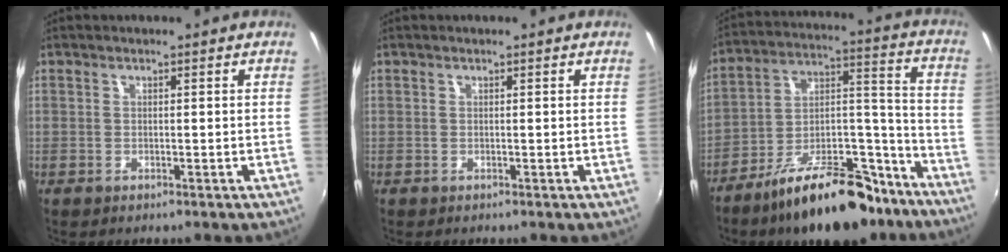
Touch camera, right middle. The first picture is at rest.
{"total": 0.0}
{"total": 21.5, "force": [-15.3, 8.2, 12.6], "torque": [-0.193, 0.021, -0.230]}